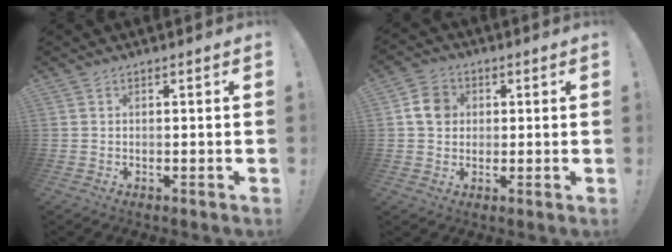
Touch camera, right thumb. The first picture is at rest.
{"total": 7.2, "force": [1.5, 6.2, 3.2], "torque": [-0.045, 0.008, 0.031]}